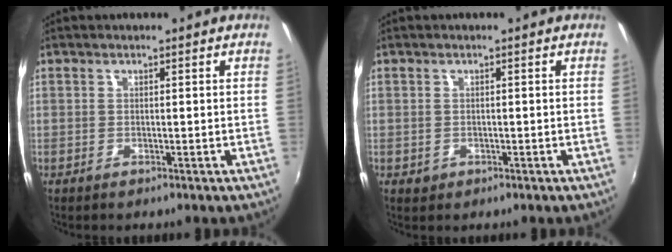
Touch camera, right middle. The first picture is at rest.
{"total": 1.0, "force": [-0.3, 0.9, 0.4], "torque": [-0.006, -0.002, -0.002]}